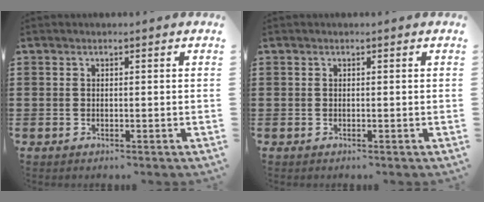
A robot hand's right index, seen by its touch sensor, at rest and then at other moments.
{"total": 0.0}